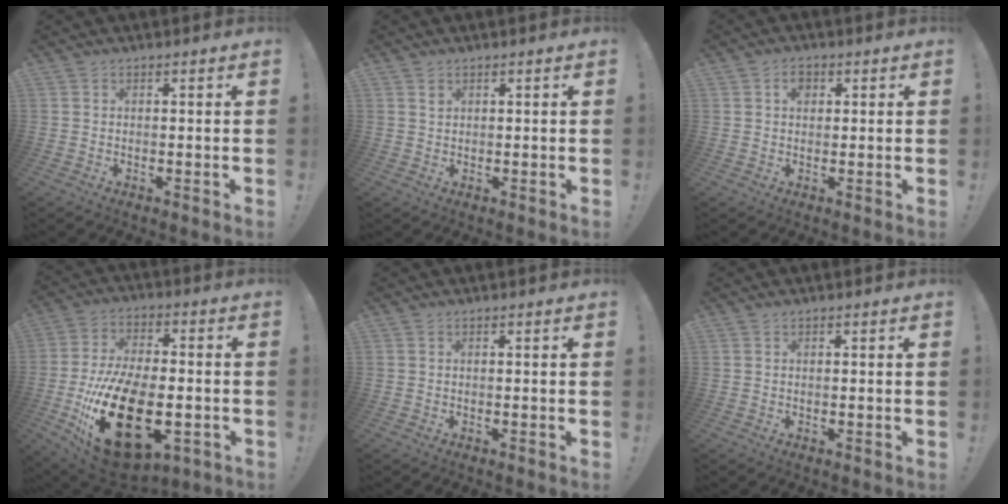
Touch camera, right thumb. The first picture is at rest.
{"total": 1.3, "force": [0.6, 1.2, 0.0], "torque": [0.013, -0.005, 0.007]}
{"total": 3.3, "force": [1.0, 2.5, 1.9], "torque": [-0.022, 0.002, 0.014]}
{"total": 27.0, "force": [-7.4, 14.5, 21.5], "torque": [-0.418, 0.038, -0.104]}
{"total": 0.0}
{"total": 0.0}